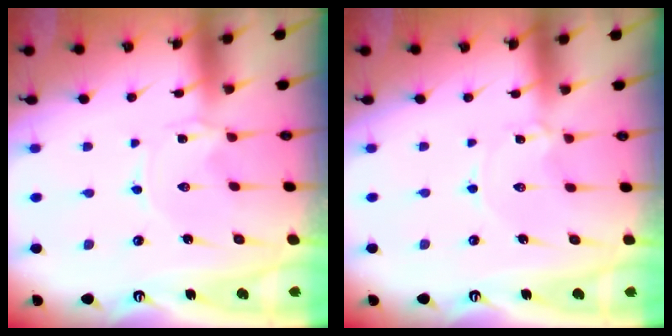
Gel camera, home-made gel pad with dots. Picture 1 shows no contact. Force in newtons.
{"total": 1.4, "press": 1.3, "slide": 0.2}